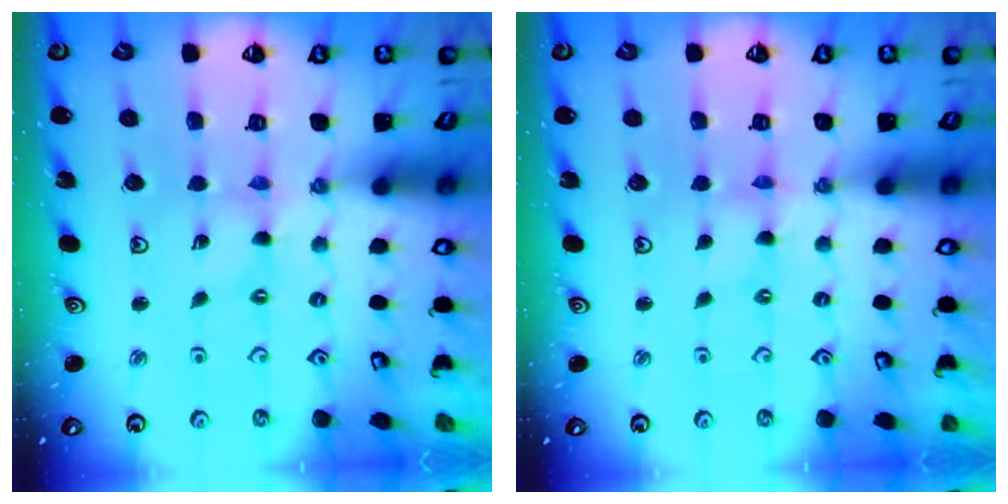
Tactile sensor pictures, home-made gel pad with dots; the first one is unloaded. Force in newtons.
{"total": 0.0}